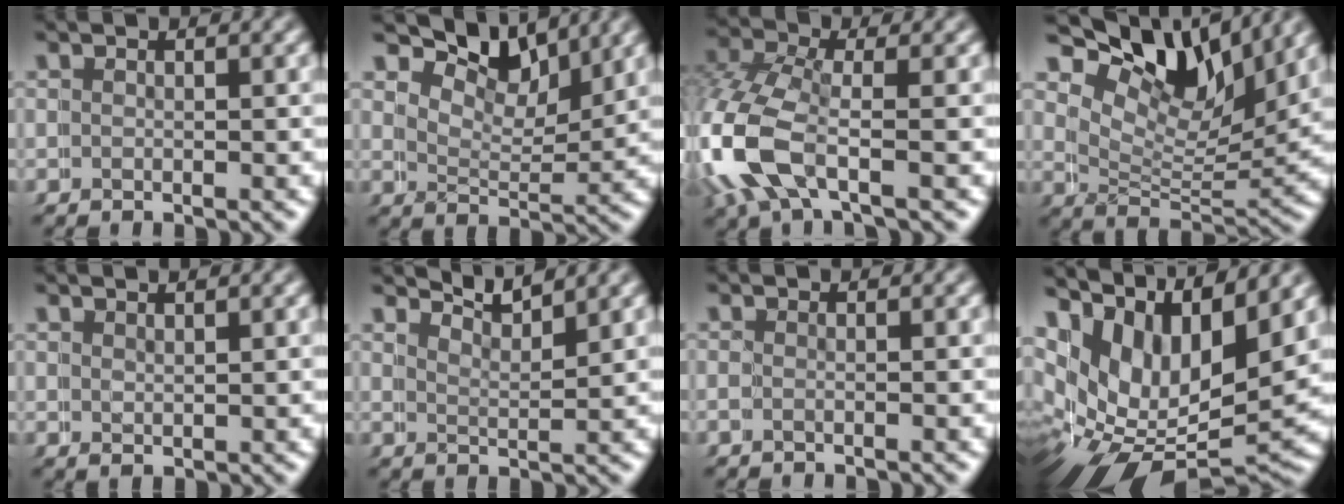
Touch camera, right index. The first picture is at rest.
{"total": 5.7, "force": [5.5, 1.1, 1.2], "torque": [-0.026, 0.000, 0.091]}
{"total": 6.3, "force": [-0.9, 4.8, 4.1], "torque": [-0.150, -0.037, -0.006]}
{"total": 8.8, "force": [6.5, 3.5, 4.8], "torque": [-0.097, 0.005, 0.102]}
{"total": 1.8, "force": [1.4, 0.1, 1.1], "torque": [-0.015, -0.003, 0.034]}
{"total": 3.9, "force": [3.8, -0.9, 0.3], "torque": [-0.010, 0.005, 0.060]}
{"total": 0.6, "force": [-0.2, -0.4, 0.4], "torque": [-0.001, 0.001, -0.004]}
{"total": 11.8, "force": [-0.6, 8.3, 8.4], "torque": [-0.192, -0.059, 0.018]}